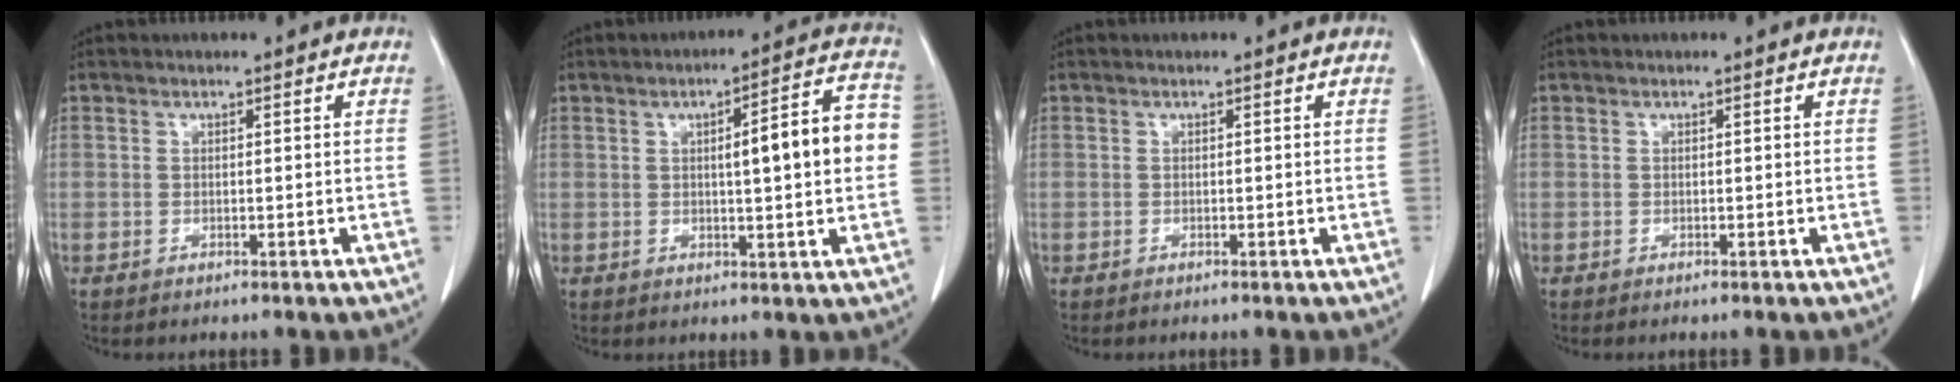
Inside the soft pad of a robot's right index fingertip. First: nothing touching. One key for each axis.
{"total": 10.3, "fx": 0.7, "fy": 1.6, "fz": 10.2, "tx": -0.133, "ty": 0.026, "tz": 0.009}
{"total": 0.0}
{"total": 0.0}